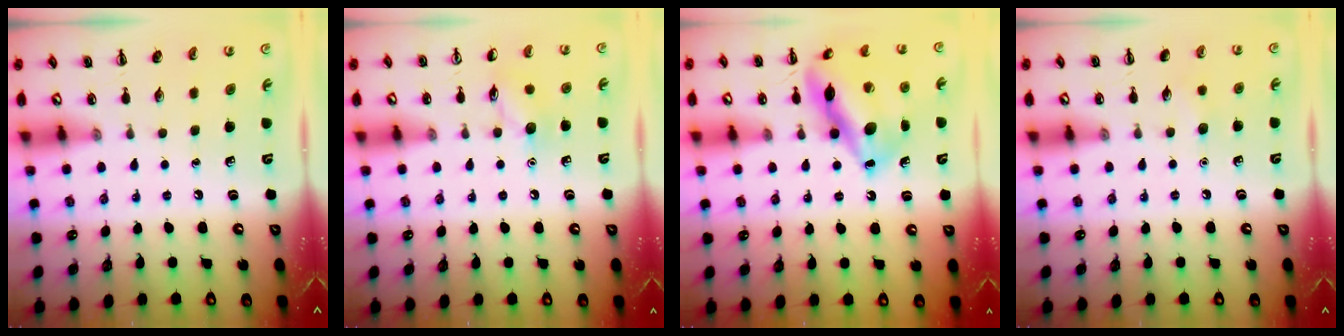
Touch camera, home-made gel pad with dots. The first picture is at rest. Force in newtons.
{"total": 6.6, "press": 6.5, "slide": 1.2}
{"total": 16.2, "press": 16.2, "slide": 1.5}
{"total": 4.5, "press": 4.3, "slide": 1.3}